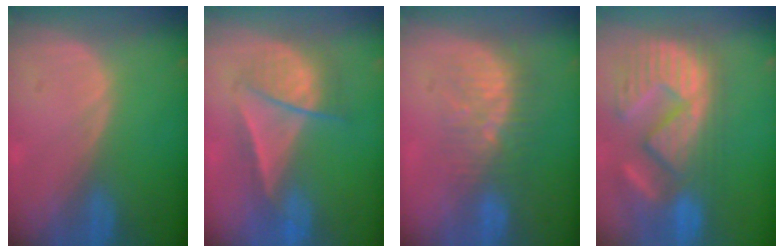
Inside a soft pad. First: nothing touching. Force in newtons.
{"total": 6.6, "press": 6.5, "slide": 1.2}
{"total": 7.6, "press": 7.1, "slide": 2.8}
{"total": 13.8, "press": 12.2, "slide": 6.4}